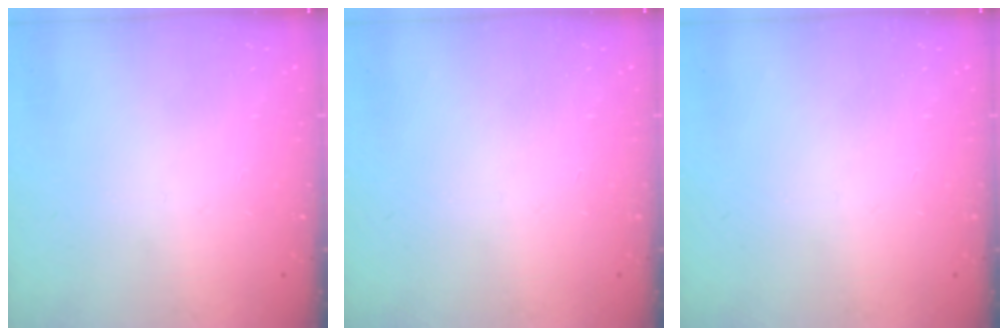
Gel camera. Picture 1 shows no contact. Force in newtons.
{"total": 0.0}
{"total": 0.0}